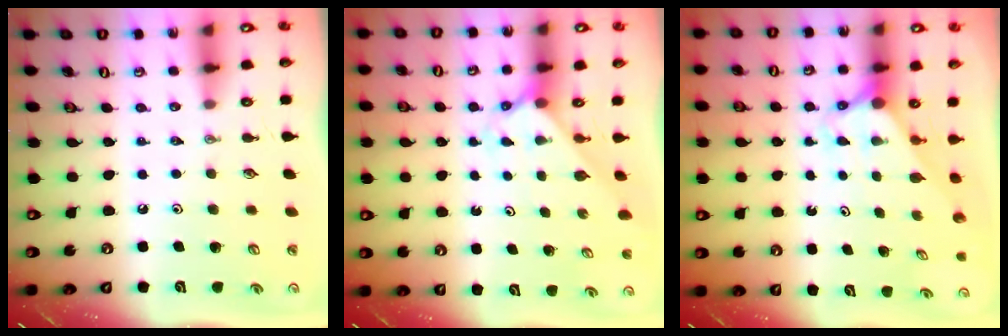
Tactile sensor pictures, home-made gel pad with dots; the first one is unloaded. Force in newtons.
{"total": 2.5, "press": 2.5, "slide": 0.2}
{"total": 2.9, "press": 2.9, "slide": 0.0}